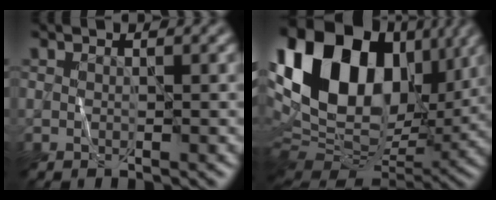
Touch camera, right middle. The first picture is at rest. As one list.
[{"total": 19.9, "force": [6.5, 13.1, 13.5], "torque": [-0.276, 0.032, 0.119]}]